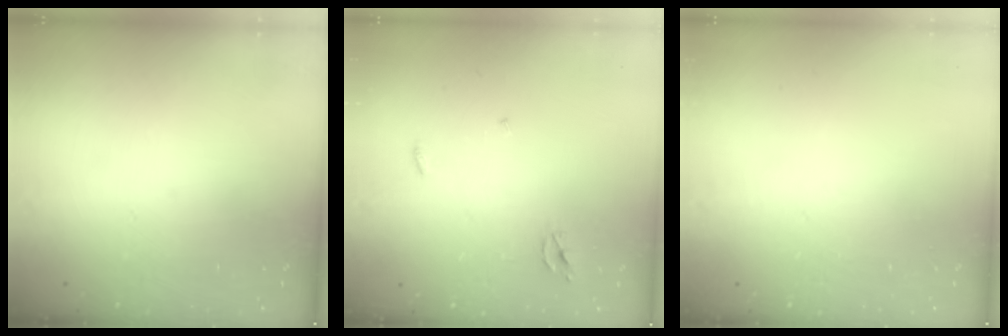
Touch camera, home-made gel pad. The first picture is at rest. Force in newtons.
{"total": 2.3, "press": 2.3, "slide": 0.2}
{"total": 0.0}